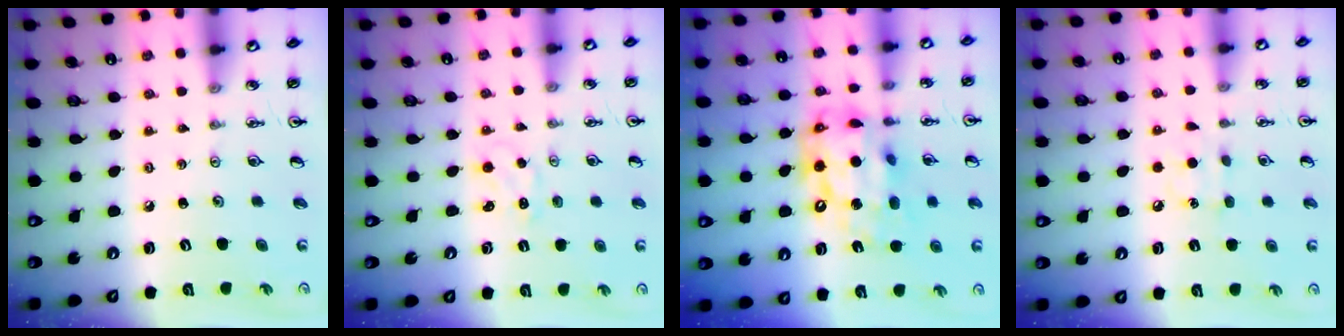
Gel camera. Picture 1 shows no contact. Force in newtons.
{"total": 1.1, "press": 1.1, "slide": 0.2}
{"total": 16.8, "press": 16.8, "slide": 1.6}
{"total": 9.1, "press": 9.1, "slide": 1.0}